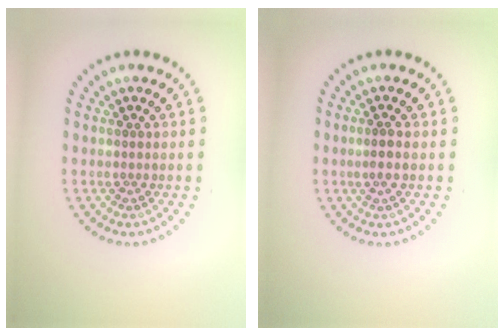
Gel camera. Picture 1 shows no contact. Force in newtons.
{"total": 1.2, "press": 1.1, "slide": 0.5}